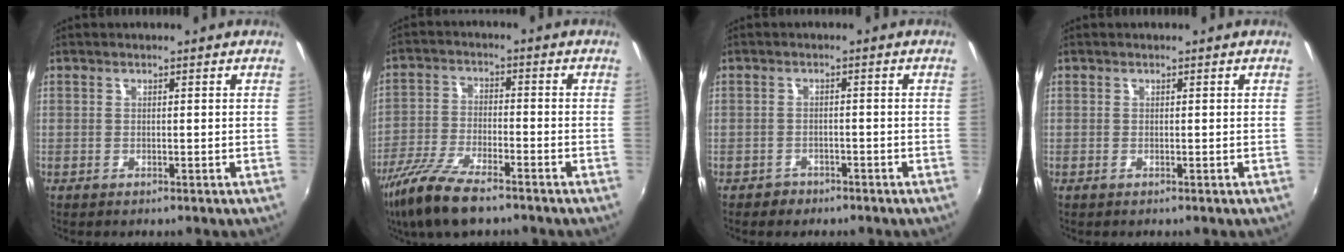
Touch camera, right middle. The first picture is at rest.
{"total": 12.1, "force": [-9.0, 3.2, 7.6], "torque": [-0.170, -0.030, -0.173]}
{"total": 2.7, "force": [-2.1, 1.7, 0.4], "torque": [-0.016, 0.000, -0.033]}
{"total": 0.0}